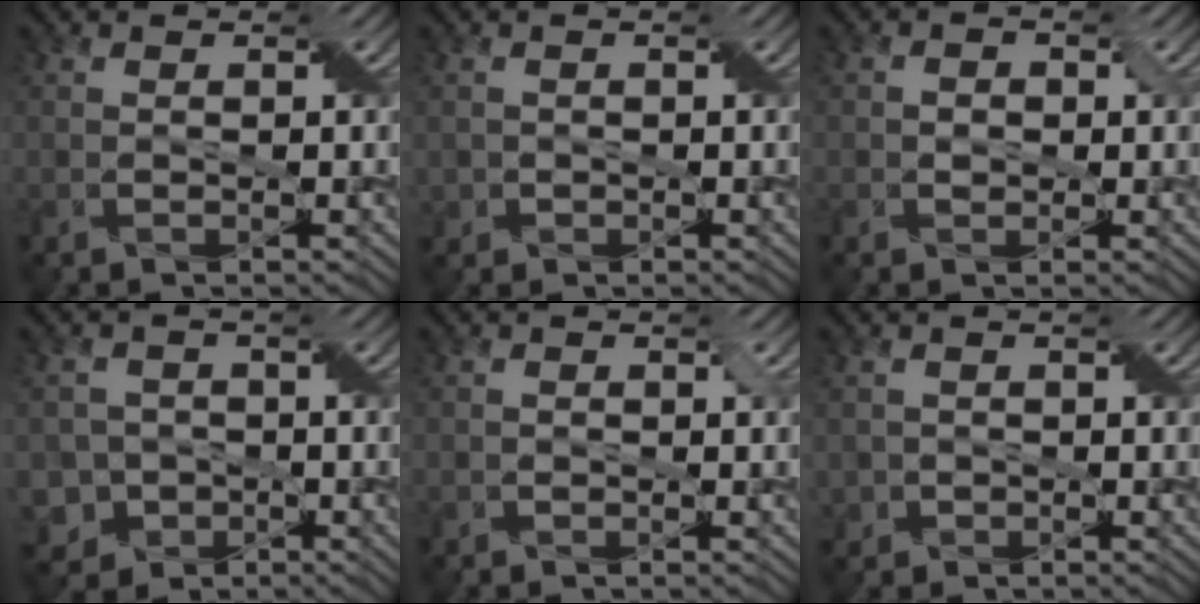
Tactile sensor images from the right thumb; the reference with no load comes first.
{"total": 1.1, "force": [-0.3, 1.0, 0.0], "torque": [0.000, -0.003, -0.006]}
{"total": 1.6, "force": [0.0, 1.3, 1.0], "torque": [-0.013, 0.001, 0.000]}
{"total": 6.5, "force": [-2.9, 5.6, 1.3], "torque": [-0.038, -0.012, -0.067]}
{"total": 0.9, "force": [-0.2, 0.7, 0.6], "torque": [-0.014, -0.001, 0.000]}
{"total": 1.4, "force": [-0.4, 1.4, 0.0], "torque": [-0.003, -0.005, -0.008]}